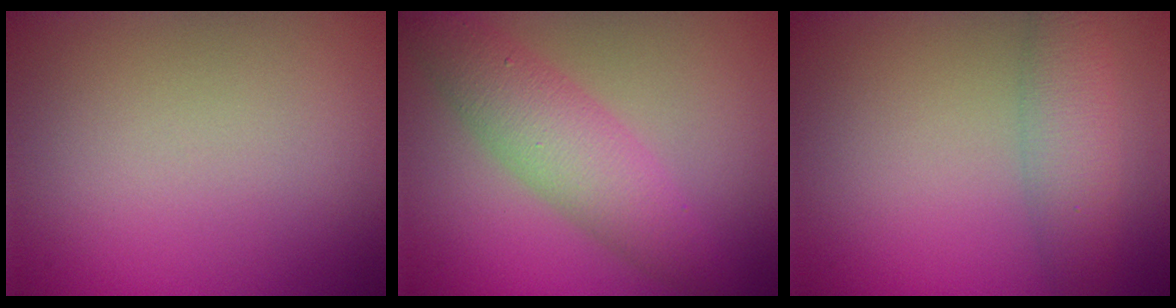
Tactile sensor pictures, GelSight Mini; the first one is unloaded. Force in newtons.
{"total": 5.2, "press": 5.2, "slide": 0.0}
{"total": 3.6, "press": 3.6, "slide": 0.1}